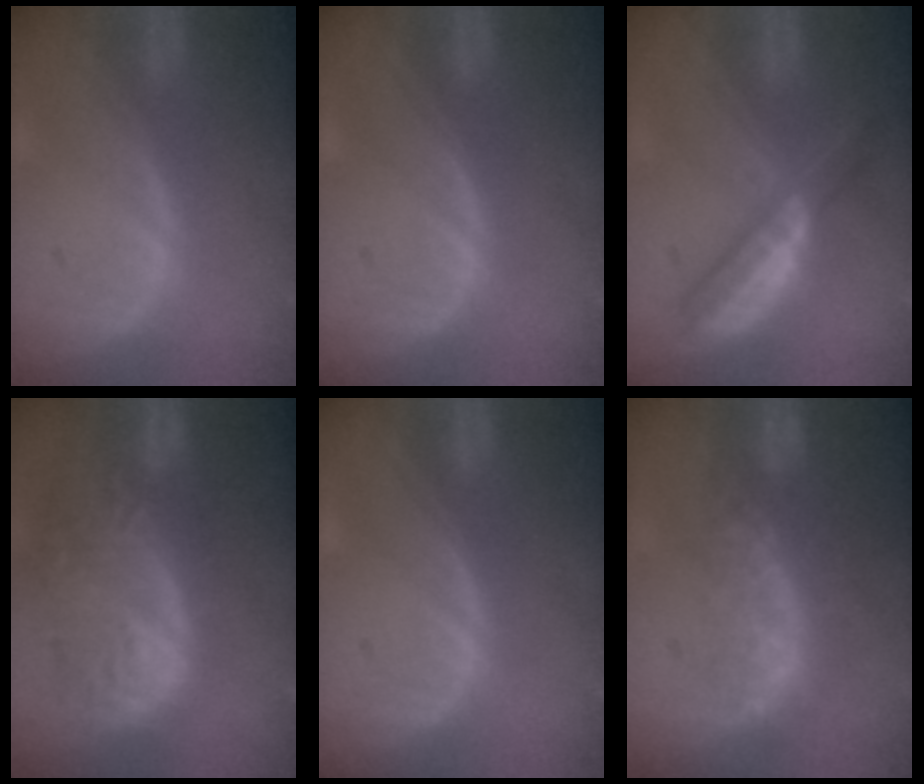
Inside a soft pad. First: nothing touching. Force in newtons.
{"total": 0.0}
{"total": 4.8, "press": 4.7, "slide": 1.0}
{"total": 13.0, "press": 11.1, "slide": 6.8}
{"total": 0.0}
{"total": 8.3, "press": 7.0, "slide": 4.4}